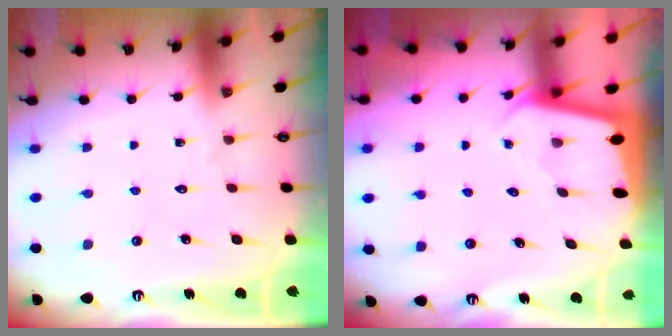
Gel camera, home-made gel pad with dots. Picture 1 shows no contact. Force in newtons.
{"total": 1.9, "press": 1.9, "slide": 0.1}